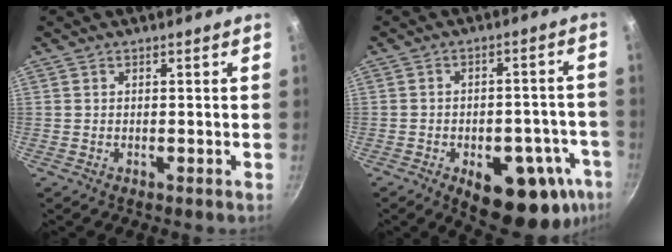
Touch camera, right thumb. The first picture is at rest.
{"total": 18.4, "force": [-8.4, 9.5, 13.3], "torque": [-0.110, 0.024, -0.102]}